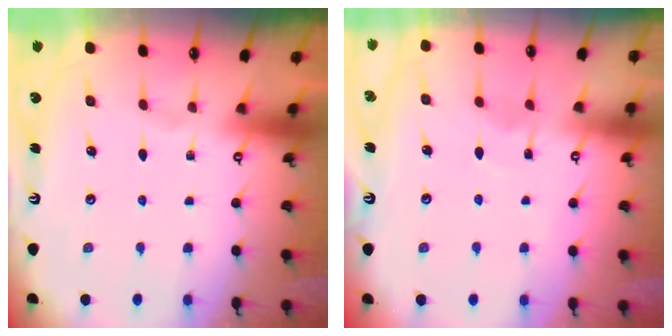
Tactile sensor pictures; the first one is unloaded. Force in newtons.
{"total": 5.2, "press": 5.1, "slide": 0.5}